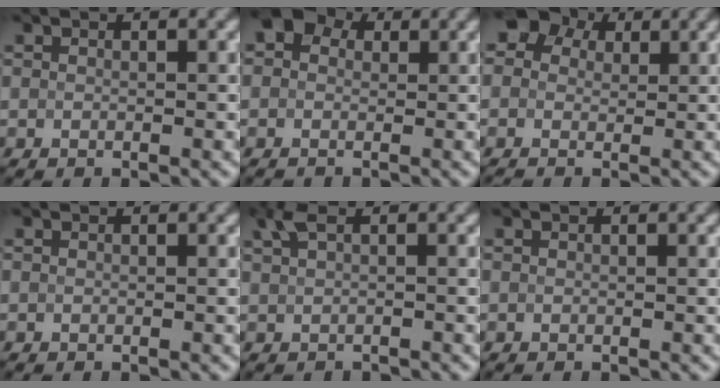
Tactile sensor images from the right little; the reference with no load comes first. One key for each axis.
{"total": 4.0, "fx": 0.7, "fy": 3.6, "fz": 1.6, "tx": -0.014, "ty": 0.021, "tz": -0.019}
{"total": 6.6, "fx": 1.5, "fy": 5.7, "fz": 3.1, "tx": -0.072, "ty": 0.026, "tz": -0.008}
{"total": 0.0}
{"total": 1.3, "fx": 0.6, "fy": 0.4, "fz": 1.0, "tx": -0.024, "ty": 0.000, "tz": 0.012}
{"total": 0.0}